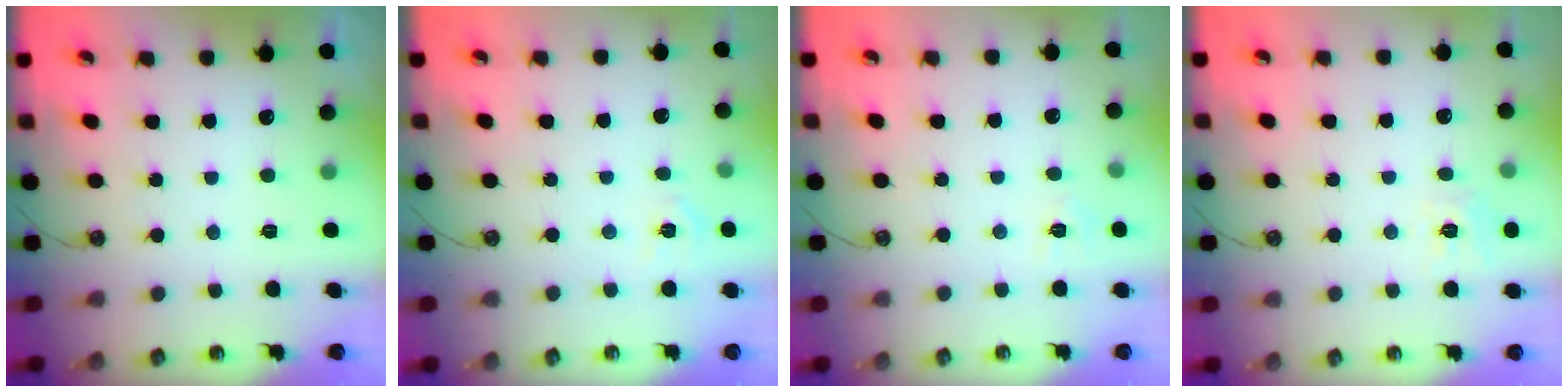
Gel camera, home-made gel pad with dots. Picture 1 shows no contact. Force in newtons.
{"total": 3.2, "press": 3.1, "slide": 0.5}
{"total": 4.8, "press": 4.8, "slide": 0.7}
{"total": 7.5, "press": 7.5, "slide": 0.7}